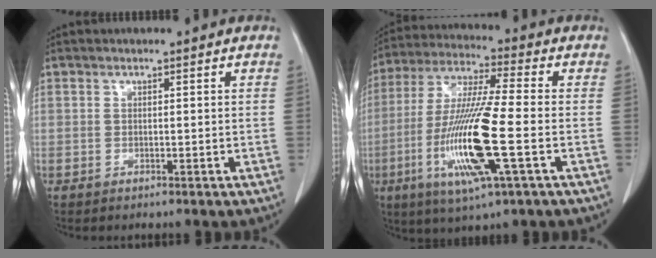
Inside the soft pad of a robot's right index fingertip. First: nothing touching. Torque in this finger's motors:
{"motor_torque": [2.14, 0.00, 0.57, 0.21]}